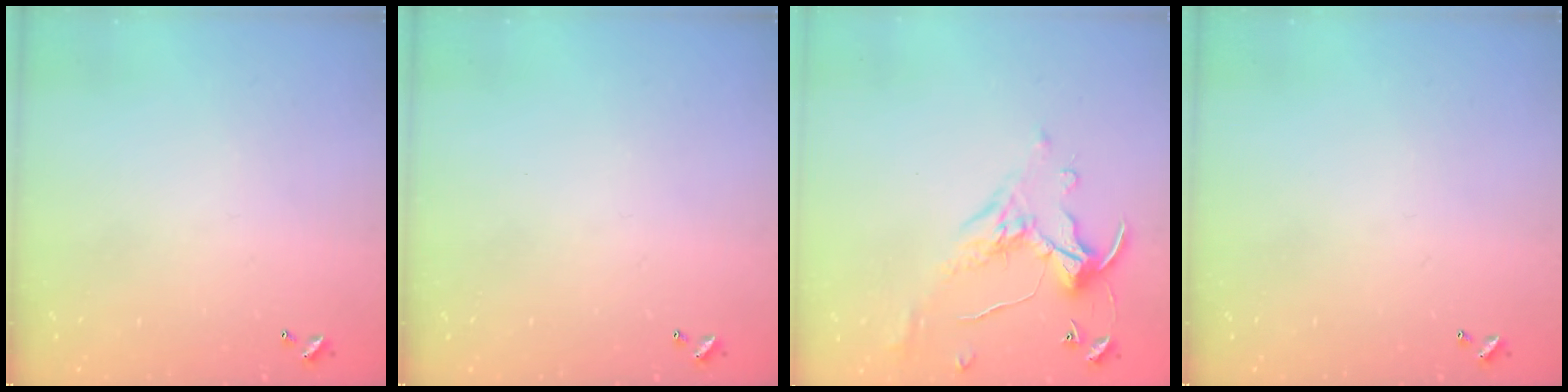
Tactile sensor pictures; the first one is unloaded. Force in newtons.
{"total": 0.0}
{"total": 1.1, "press": 0.6, "slide": 0.9}
{"total": 0.0}